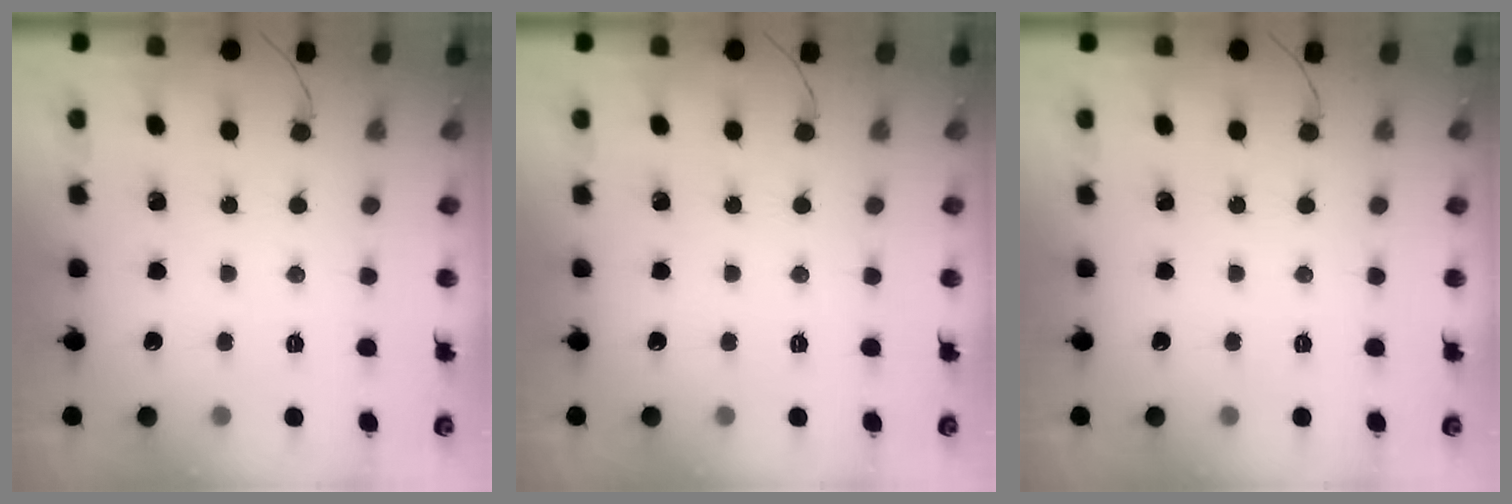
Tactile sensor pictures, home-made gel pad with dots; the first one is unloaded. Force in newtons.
{"total": 0.0}
{"total": 0.0}